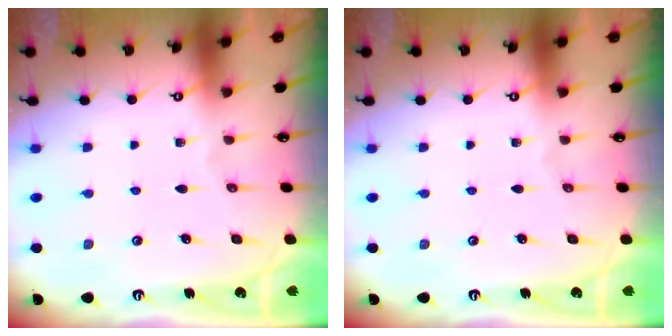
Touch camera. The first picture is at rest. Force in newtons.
{"total": 0.0}